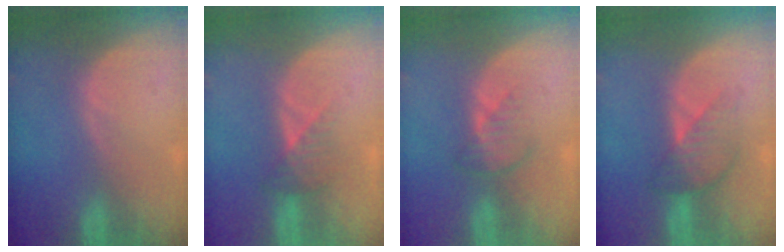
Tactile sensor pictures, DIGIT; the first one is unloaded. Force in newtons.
{"total": 3.4, "press": 3.0, "slide": 1.7}
{"total": 3.0, "press": 2.8, "slide": 1.1}
{"total": 4.6, "press": 4.6, "slide": 0.1}